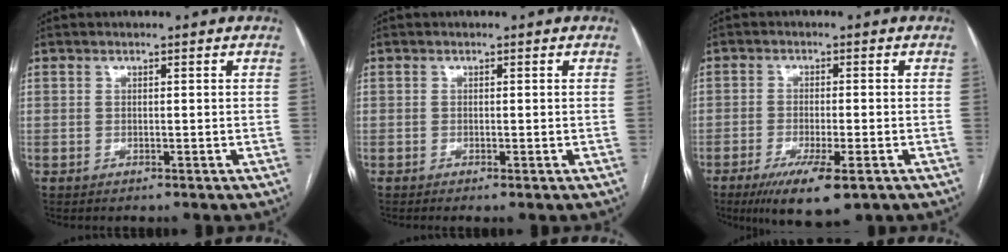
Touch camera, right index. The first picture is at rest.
{"total": 0.8, "force": [-0.4, -0.1, 0.7], "torque": [-0.015, -0.001, -0.007]}
{"total": 8.6, "force": [-4.9, 1.7, 6.9], "torque": [-0.118, -0.020, -0.077]}